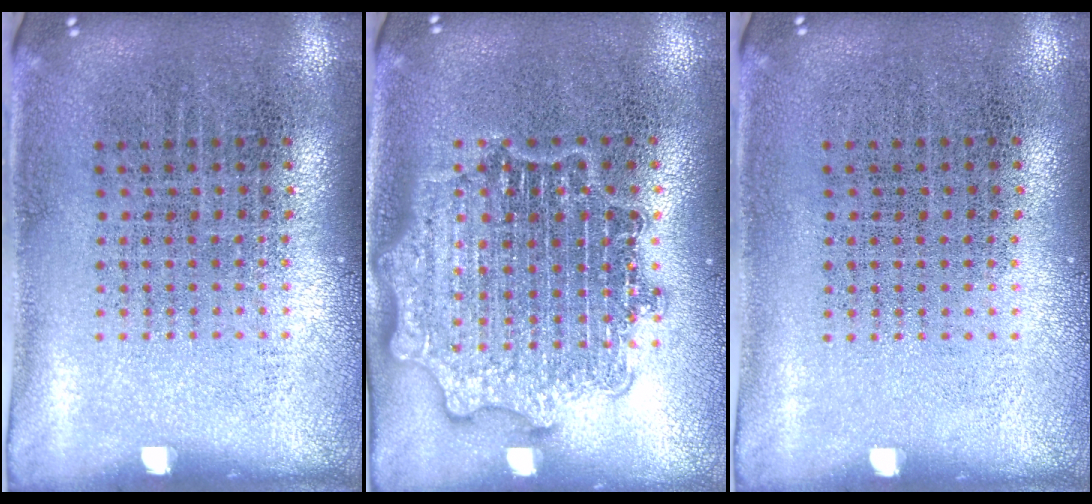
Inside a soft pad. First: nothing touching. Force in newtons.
{"total": 2.8, "press": 2.8, "slide": 0.4}
{"total": 0.0}